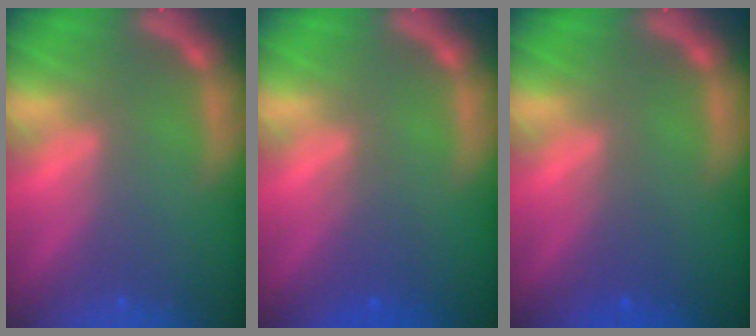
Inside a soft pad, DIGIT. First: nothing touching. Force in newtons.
{"total": 1.9}
{"total": 1.4}